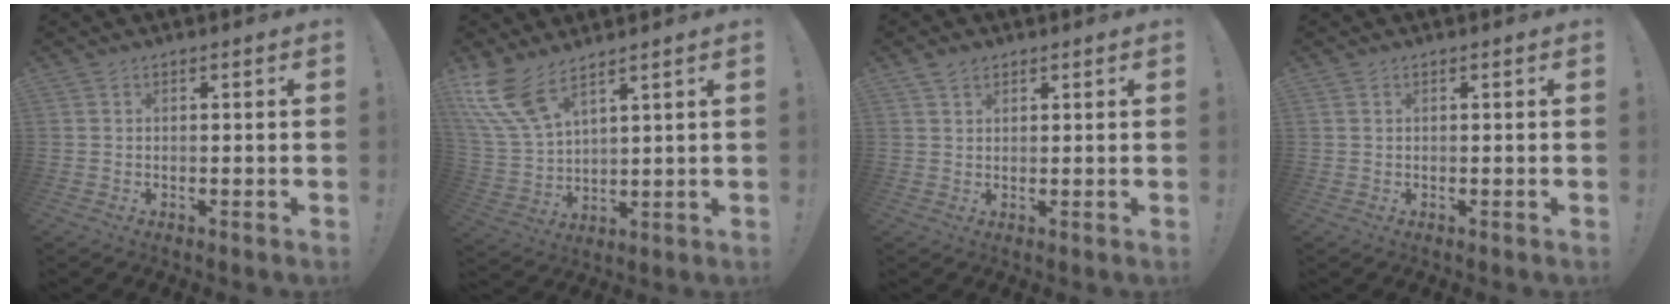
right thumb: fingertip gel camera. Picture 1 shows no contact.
{"total": 11.0, "force": [8.0, 3.7, 6.6], "torque": [-0.159, -0.040, 0.153]}
{"total": 2.4, "force": [1.7, 1.4, 0.8], "torque": [-0.012, -0.005, 0.032]}
{"total": 0.0}